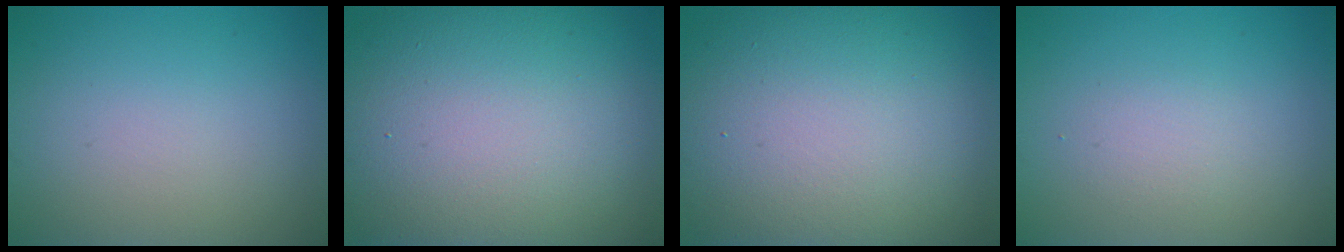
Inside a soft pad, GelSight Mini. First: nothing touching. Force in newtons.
{"total": 18.4, "press": 18.4, "slide": 1.2}
{"total": 15.6, "press": 15.5, "slide": 1.5}
{"total": 1.4, "press": 1.4, "slide": 0.1}